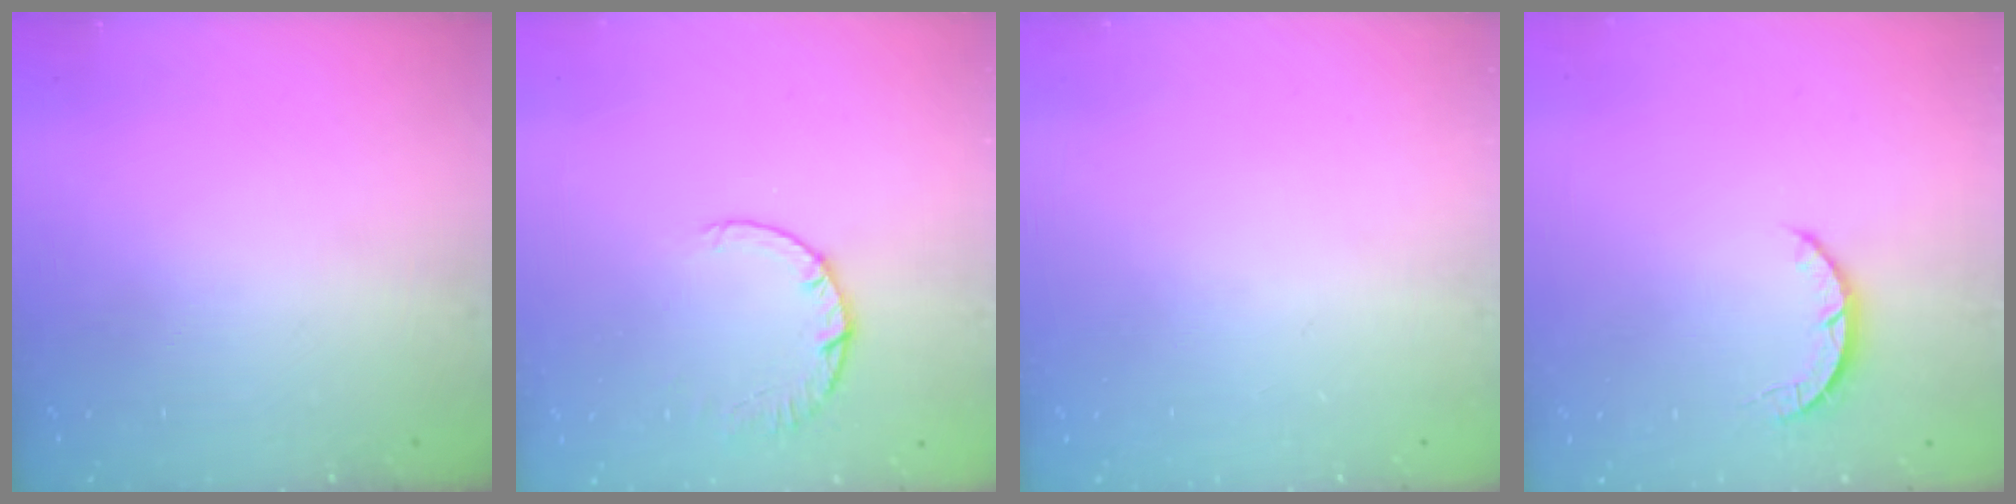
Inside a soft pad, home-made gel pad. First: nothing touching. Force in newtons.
{"total": 2.4, "press": 2.4, "slide": 0.2}
{"total": 0.0}
{"total": 2.5, "press": 2.4, "slide": 0.4}